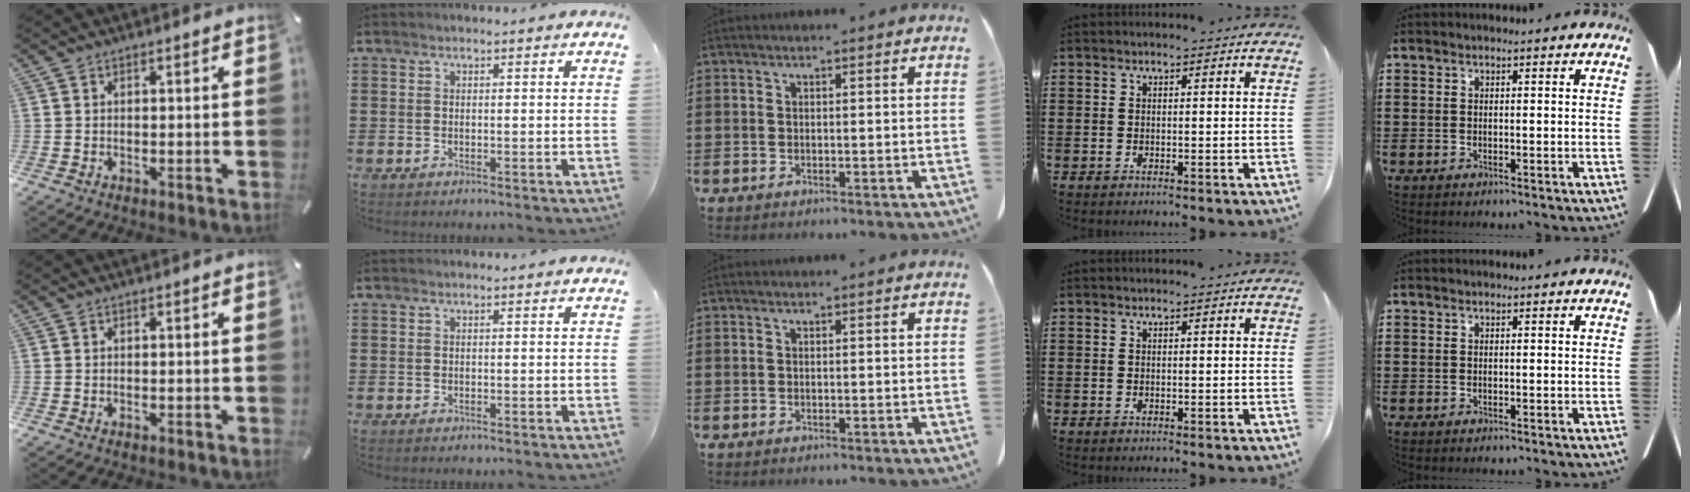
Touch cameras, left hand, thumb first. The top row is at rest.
{}